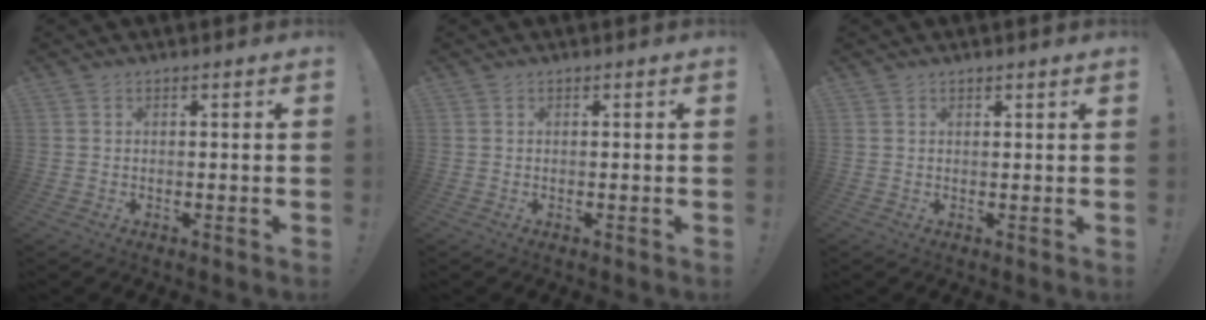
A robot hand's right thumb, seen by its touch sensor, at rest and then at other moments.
{"total": 0.0}
{"total": 0.8, "force": [0.8, 0.1, 0.3], "torque": [0.001, -0.003, 0.013]}